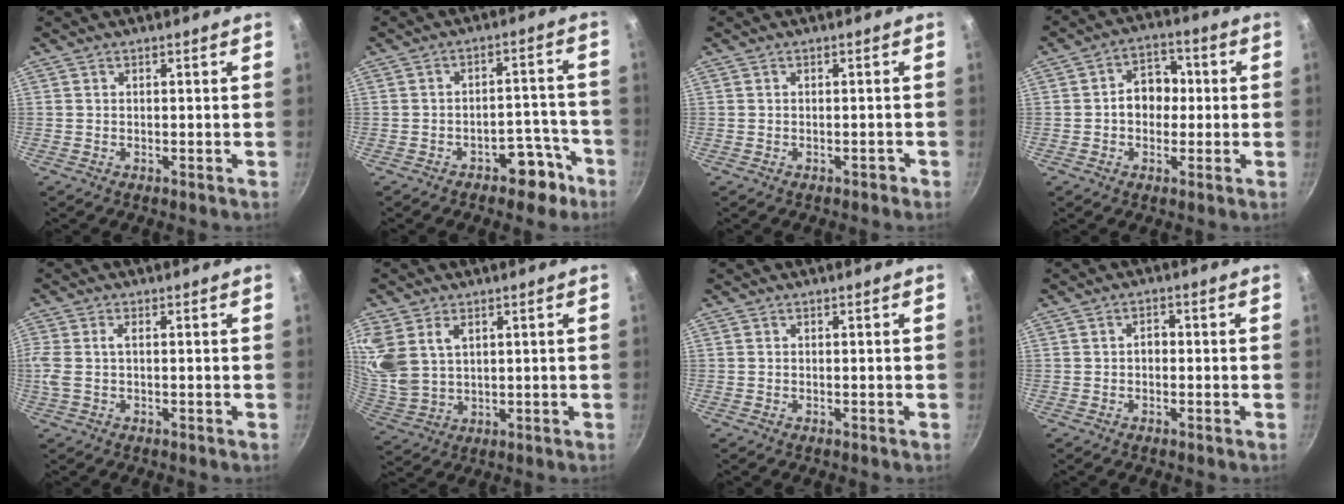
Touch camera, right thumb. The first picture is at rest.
{"total": 7.4, "force": [-4.6, 4.1, 4.0], "torque": [-0.026, 0.055, -0.061]}
{"total": 0.9, "force": [-0.6, 0.5, 0.3], "torque": [-0.001, 0.005, -0.010]}
{"total": 7.7, "force": [0.0, 5.9, 5.0], "torque": [-0.049, 0.021, -0.009]}
{"total": 3.9, "force": [0.2, 2.0, 3.3], "torque": [-0.103, 0.013, 0.007]}
{"total": 12.8, "force": [4.2, 8.8, 8.3], "torque": [-0.206, -0.003, 0.097]}
{"total": 0.0}
{"total": 1.8, "force": [-0.2, 1.3, 1.2], "torque": [-0.010, 0.009, -0.008]}